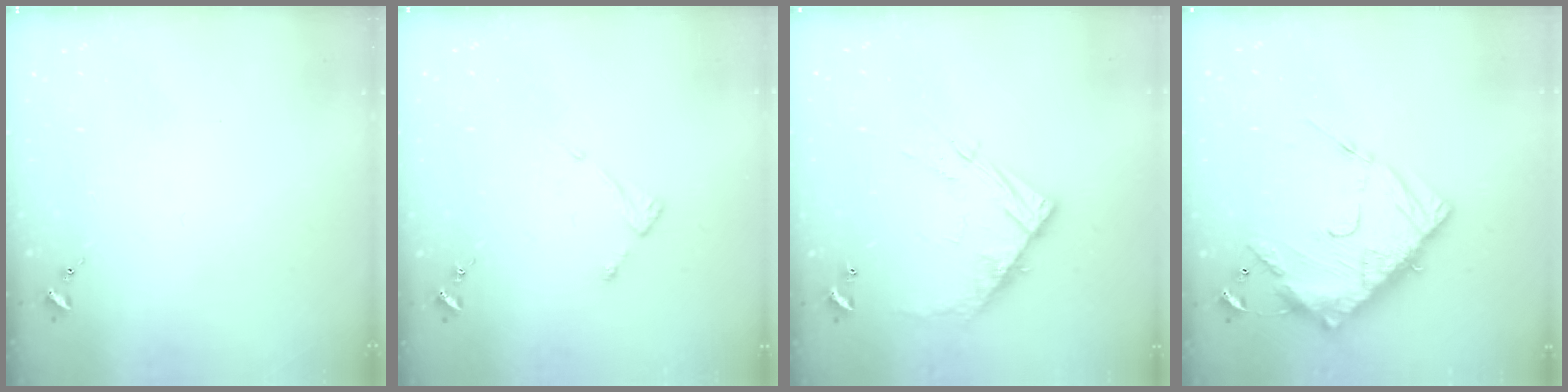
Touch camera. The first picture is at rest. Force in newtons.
{"total": 3.6, "press": 3.6, "slide": 0.4}
{"total": 12.4, "press": 12.3, "slide": 1.2}
{"total": 16.0, "press": 15.9, "slide": 1.5}